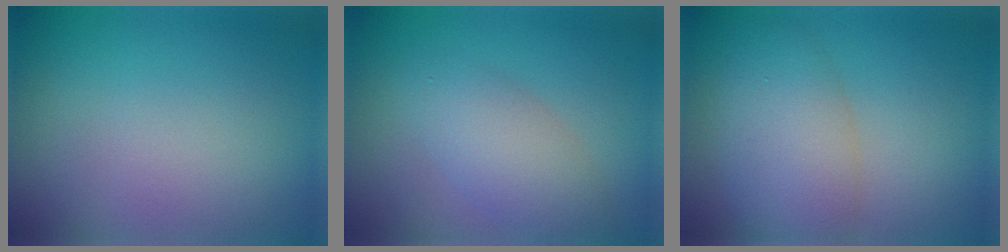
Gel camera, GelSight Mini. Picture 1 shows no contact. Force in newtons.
{"total": 3.8, "press": 3.8, "slide": 0.2}
{"total": 5.8, "press": 5.8, "slide": 0.2}